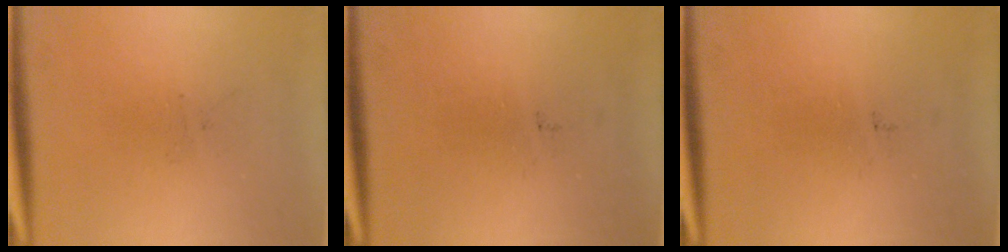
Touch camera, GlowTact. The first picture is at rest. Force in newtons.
{"total": 0.0}
{"total": 0.0}